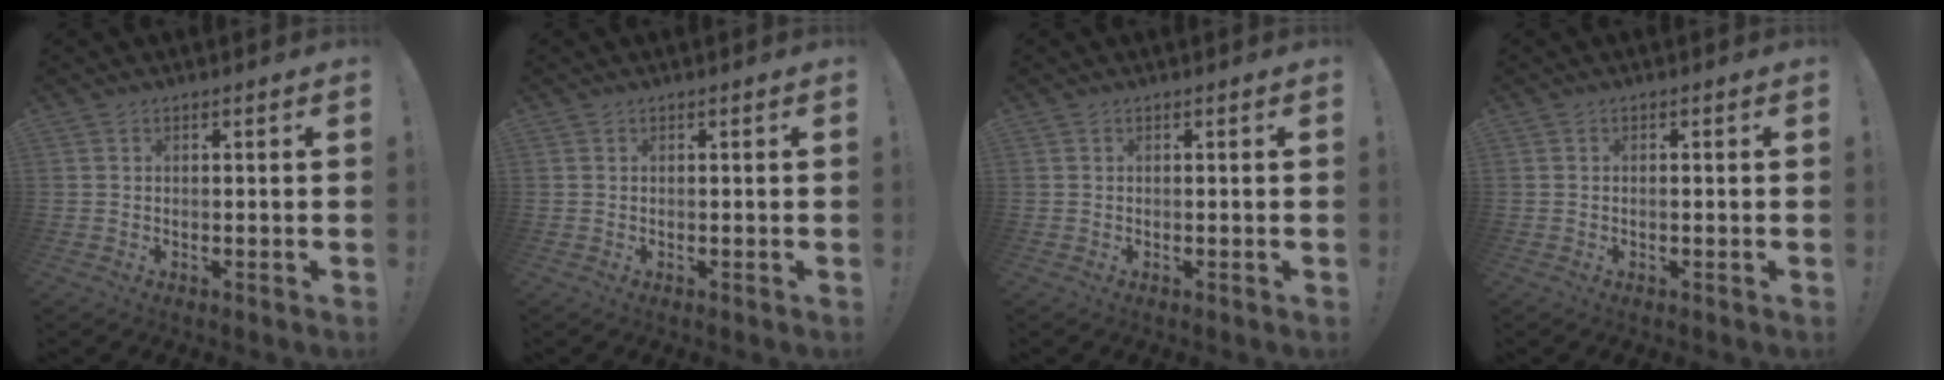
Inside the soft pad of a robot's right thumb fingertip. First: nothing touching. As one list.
[{"total": 0.0}, {"total": 0.0}, {"total": 0.7, "force": [-0.5, 0.0, 0.5], "torque": [-0.008, 0.000, -0.009]}]